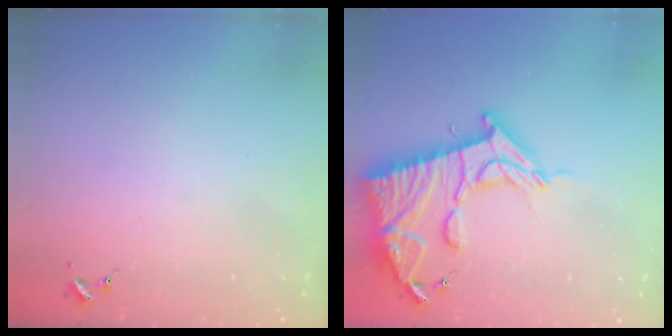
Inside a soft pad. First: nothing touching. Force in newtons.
{"total": 19.3, "press": 19.3, "slide": 1.6}